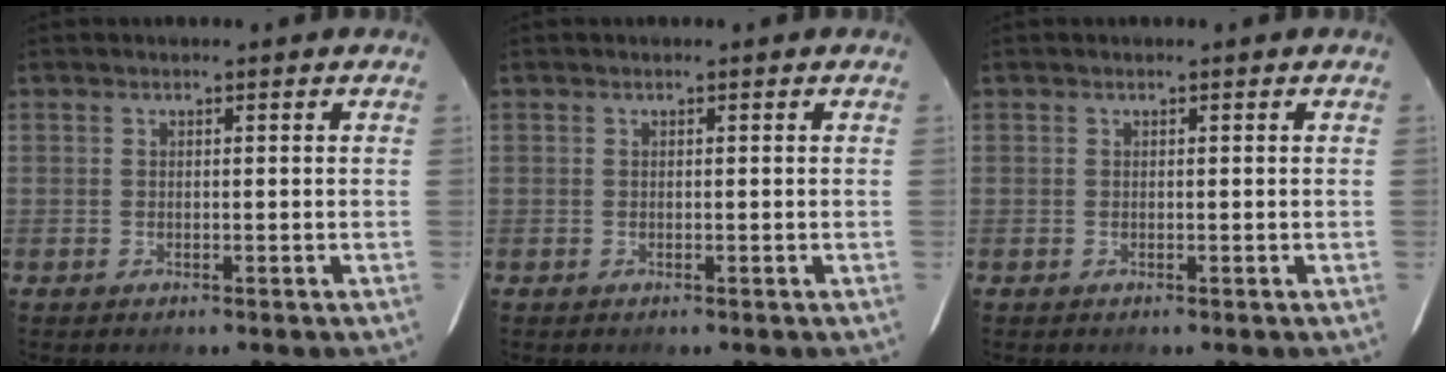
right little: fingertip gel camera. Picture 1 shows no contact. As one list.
[{"total": 0.0}, {"total": 0.0}]